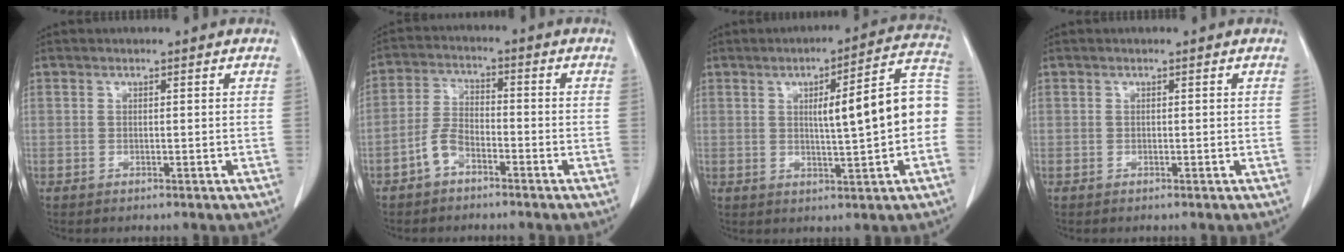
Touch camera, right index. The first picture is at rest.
{"total": 4.8, "force": [-3.0, 2.5, 2.8], "torque": [-0.063, 0.012, -0.059]}
{"total": 12.8, "force": [0.0, 1.6, 12.7], "torque": [-0.161, 0.033, 0.000]}
{"total": 0.0}